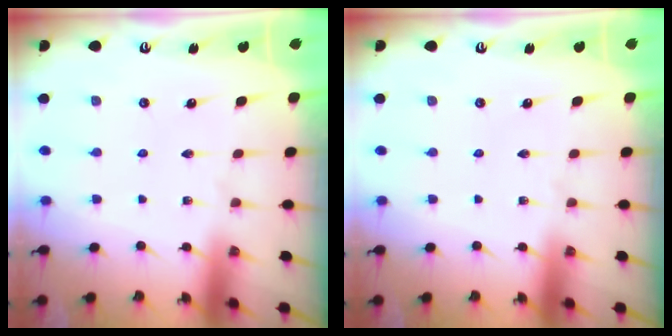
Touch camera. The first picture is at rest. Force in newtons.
{"total": 0.0}